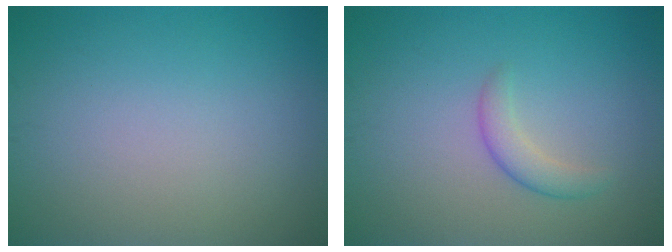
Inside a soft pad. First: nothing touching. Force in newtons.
{"total": 1.9, "press": 1.9, "slide": 0.0}